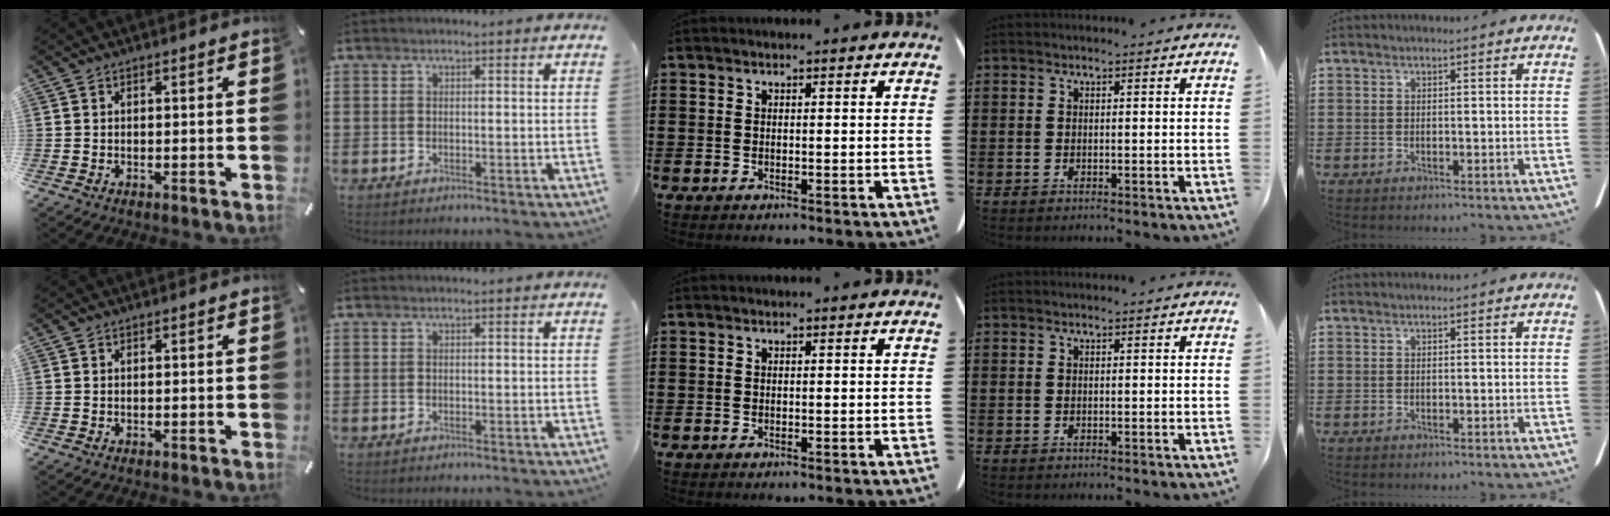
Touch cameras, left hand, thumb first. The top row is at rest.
{}